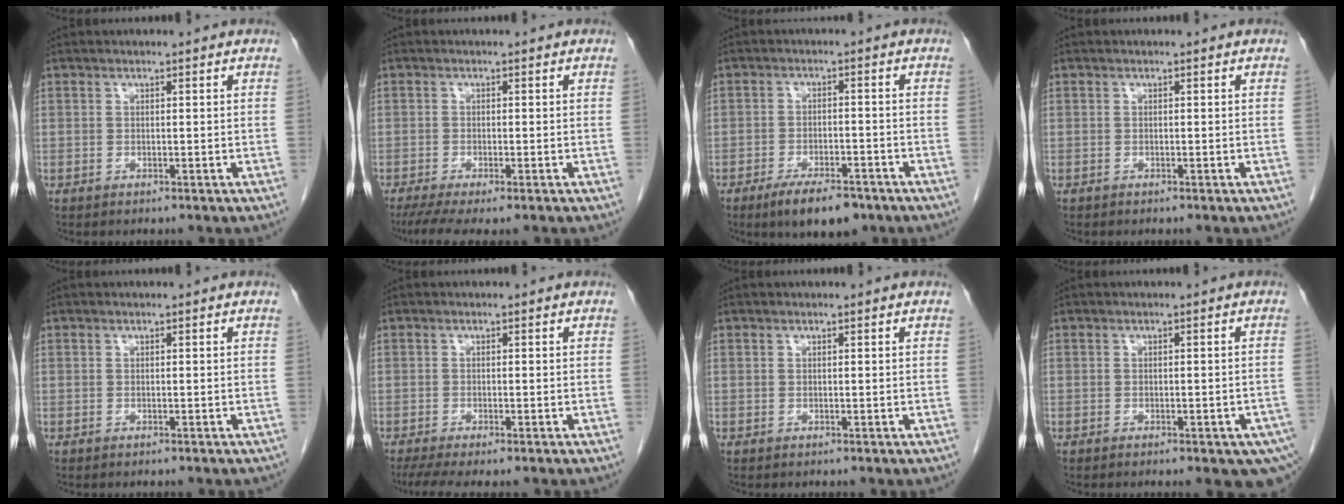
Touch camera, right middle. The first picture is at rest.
{"total": 6.4, "force": [-4.6, 0.9, 4.2], "torque": [-0.066, -0.017, -0.076]}
{"total": 7.7, "force": [-5.5, 2.7, 4.8], "torque": [-0.076, -0.006, -0.085]}
{"total": 0.0}
{"total": 1.0, "force": [-0.9, 0.1, 0.4], "torque": [-0.009, -0.003, -0.011]}
{"total": 5.8, "force": [-4.5, 0.9, 3.6], "torque": [-0.056, -0.014, -0.072]}
{"total": 0.0}
{"total": 8.5, "force": [-5.6, 2.8, 5.8], "torque": [-0.062, -0.006, -0.068]}